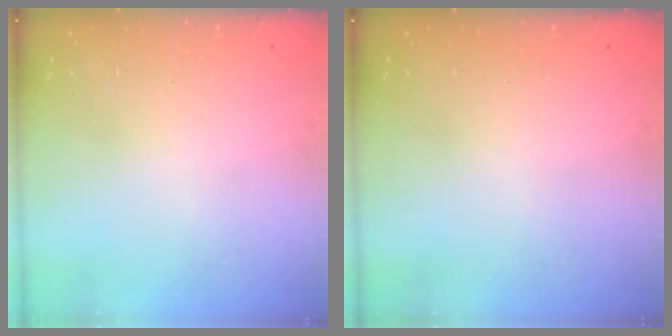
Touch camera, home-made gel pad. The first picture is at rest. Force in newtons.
{"total": 0.0}